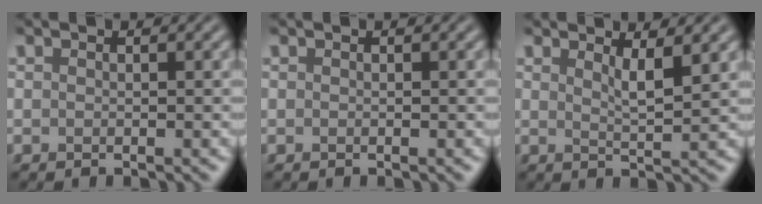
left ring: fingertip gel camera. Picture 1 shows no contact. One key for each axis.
{"total": 0.0}
{"total": 2.4, "fx": 1.4, "fy": 0.6, "fz": 1.9, "tx": -0.023, "ty": -0.004, "tz": 0.020}